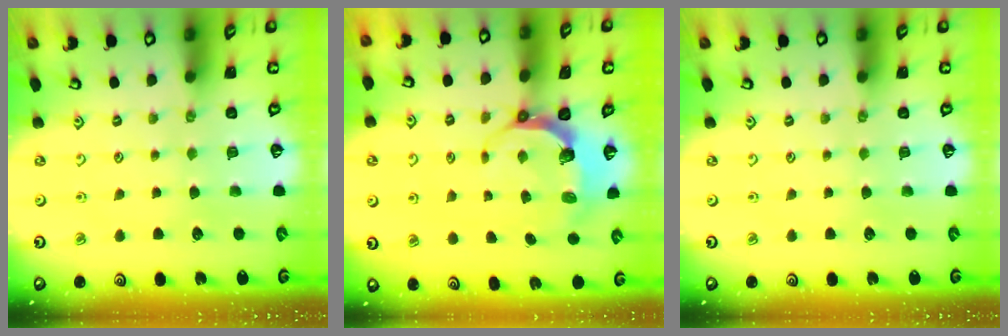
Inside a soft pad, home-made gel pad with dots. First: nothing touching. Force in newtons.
{"total": 7.4, "press": 6.2, "slide": 4.1}
{"total": 0.0}